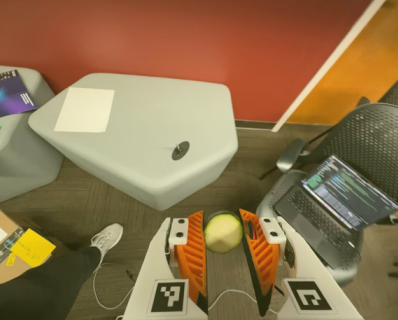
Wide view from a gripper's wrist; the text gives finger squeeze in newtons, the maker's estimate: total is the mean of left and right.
{"total": 10.6, "left": 11.6, "right": 9.6}